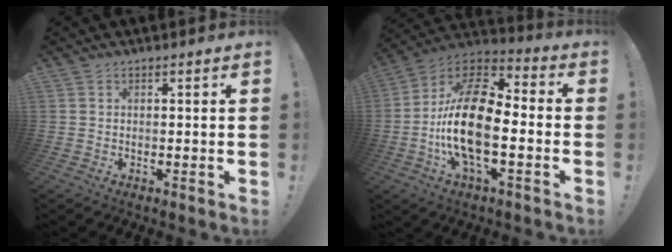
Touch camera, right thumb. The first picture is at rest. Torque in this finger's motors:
{"motor_torque": [2.54, 2.47, 1.98, -0.79, 0.25]}